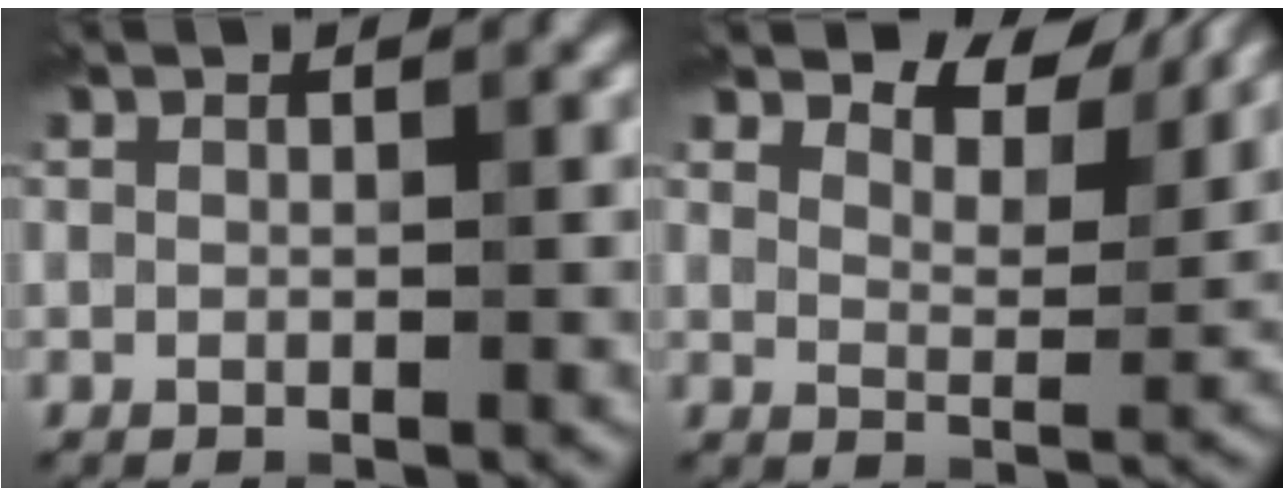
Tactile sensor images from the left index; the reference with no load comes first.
{"total": 6.0, "force": [5.5, 1.5, 2.0], "torque": [-0.043, 0.004, 0.072]}